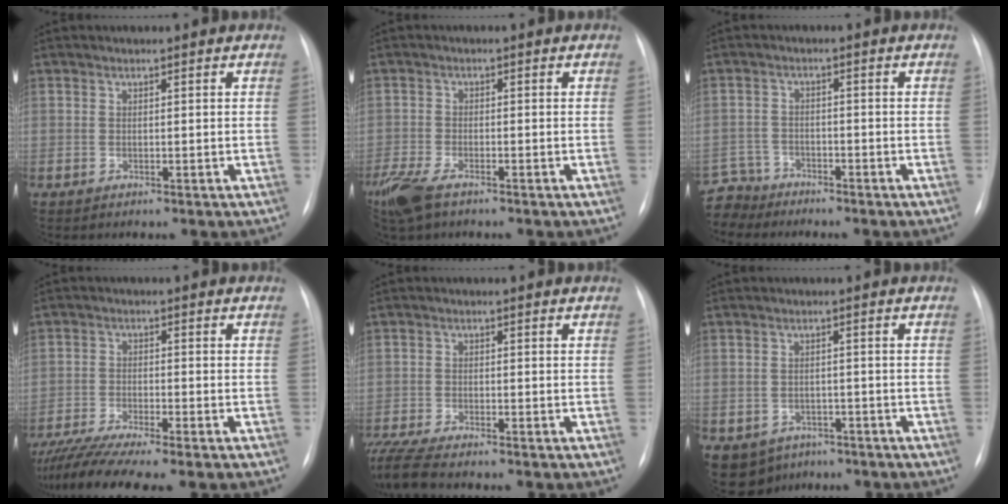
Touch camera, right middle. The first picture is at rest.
{"total": 6.9, "force": [-4.9, 2.4, 4.3], "torque": [-0.093, -0.016, -0.090]}
{"total": 5.3, "force": [-4.9, 1.7, -1.0], "torque": [0.027, -0.002, -0.095]}
{"total": 9.4, "force": [-7.9, -0.3, 5.1], "torque": [-0.090, -0.019, -0.130]}
{"total": 7.3, "force": [-6.5, 0.2, 3.4], "torque": [-0.070, -0.018, -0.116]}
{"total": 6.6, "force": [-4.0, 5.1, 1.4], "torque": [-0.029, 0.008, -0.051]}